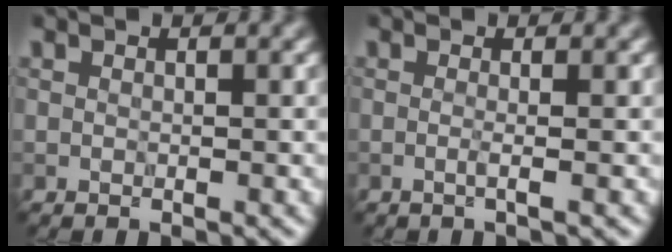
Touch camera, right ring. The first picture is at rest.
{"total": 1.5, "force": [0.2, 0.7, 1.3], "torque": [-0.003, -0.005, -0.018]}